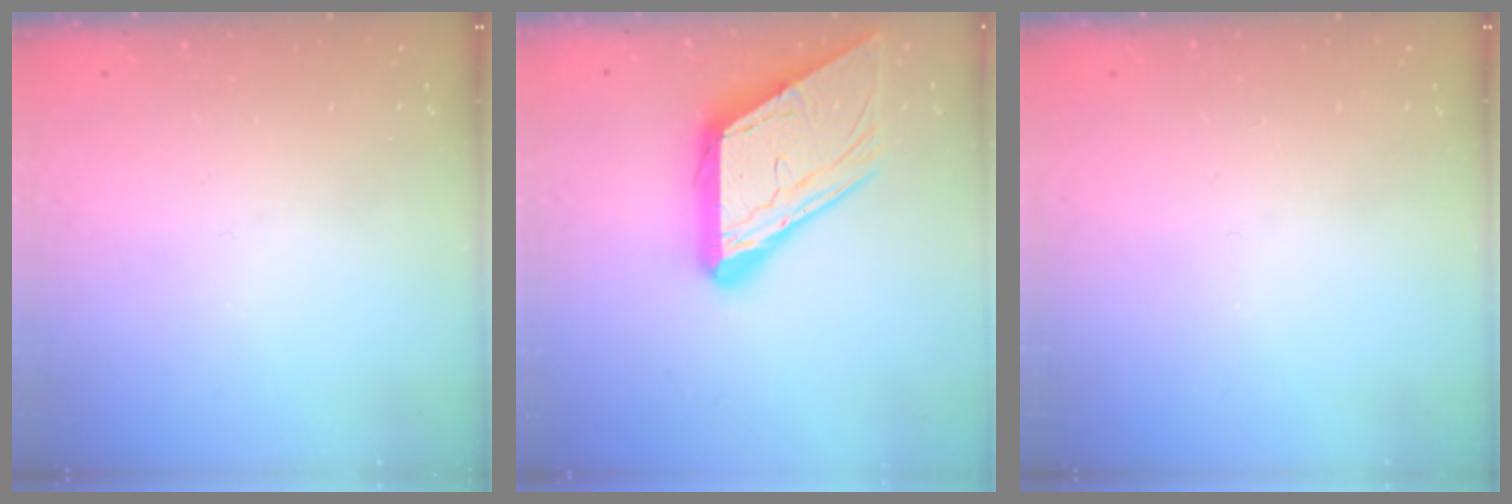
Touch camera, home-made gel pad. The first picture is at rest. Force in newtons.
{"total": 16.3, "press": 16.2, "slide": 1.9}
{"total": 0.0}